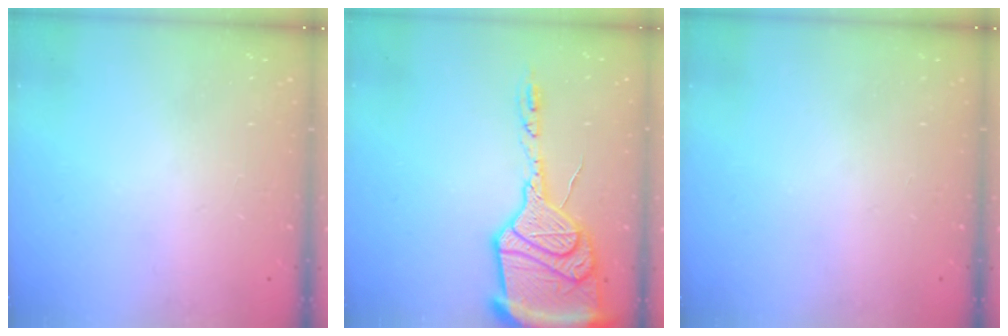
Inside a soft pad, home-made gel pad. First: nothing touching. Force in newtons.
{"total": 23.1, "press": 22.5, "slide": 4.9}
{"total": 0.0}